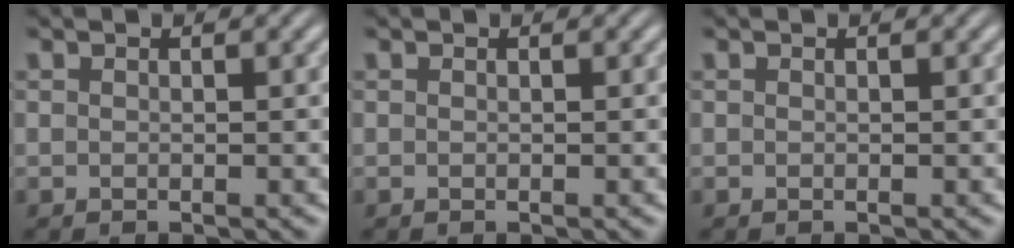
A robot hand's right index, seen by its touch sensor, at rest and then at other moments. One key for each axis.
{"total": 0.0}
{"total": 0.0}